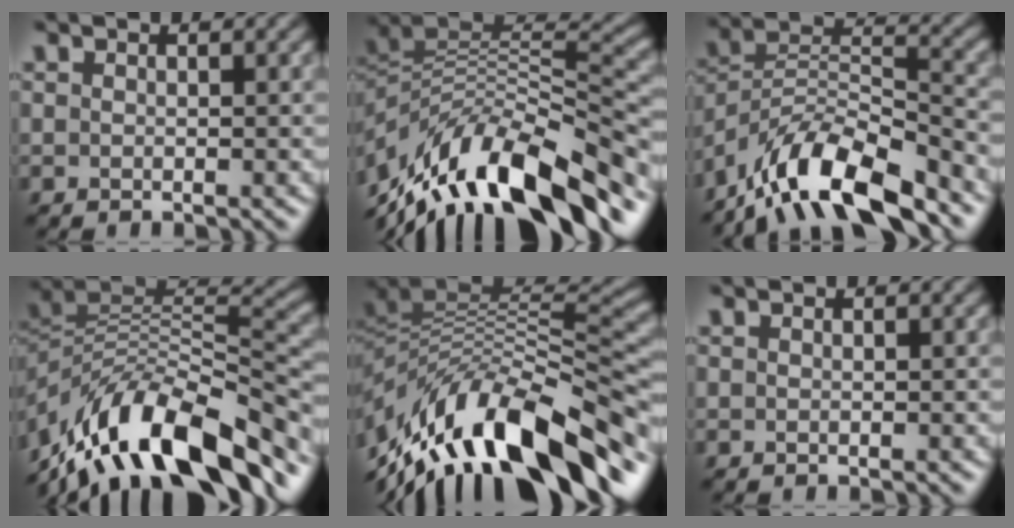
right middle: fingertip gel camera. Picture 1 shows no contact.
{"total": 12.6, "force": [-7.4, 5.4, 8.6], "torque": [-0.150, 0.028, -0.128]}
{"total": 10.9, "force": [-8.3, 3.4, 6.3], "torque": [-0.105, 0.007, -0.164]}
{"total": 12.7, "force": [-8.5, 5.0, 8.1], "torque": [-0.139, 0.027, -0.148]}
{"total": 13.4, "force": [-6.9, 5.9, 9.9], "torque": [-0.174, 0.029, -0.115]}
{"total": 0.0}